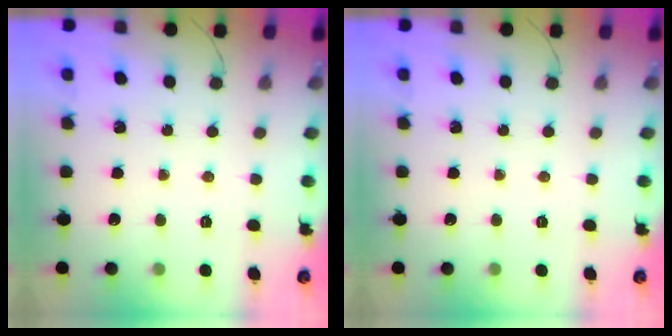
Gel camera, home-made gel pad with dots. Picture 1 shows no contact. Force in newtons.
{"total": 0.0}